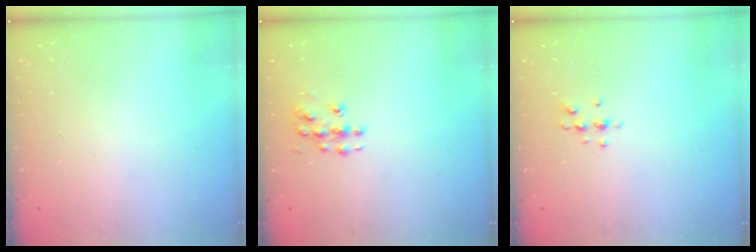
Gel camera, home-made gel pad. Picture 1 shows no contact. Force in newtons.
{"total": 6.1, "press": 6.1, "slide": 0.4}
{"total": 5.6, "press": 5.4, "slide": 1.5}